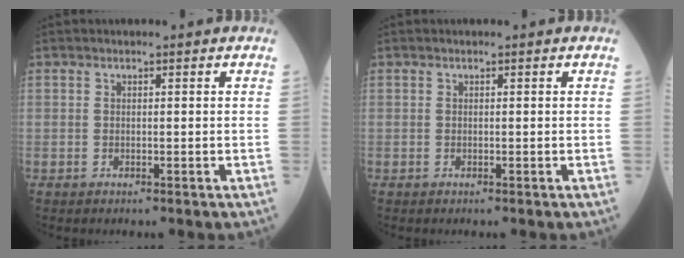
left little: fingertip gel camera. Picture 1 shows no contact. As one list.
[{"total": 0.0}]